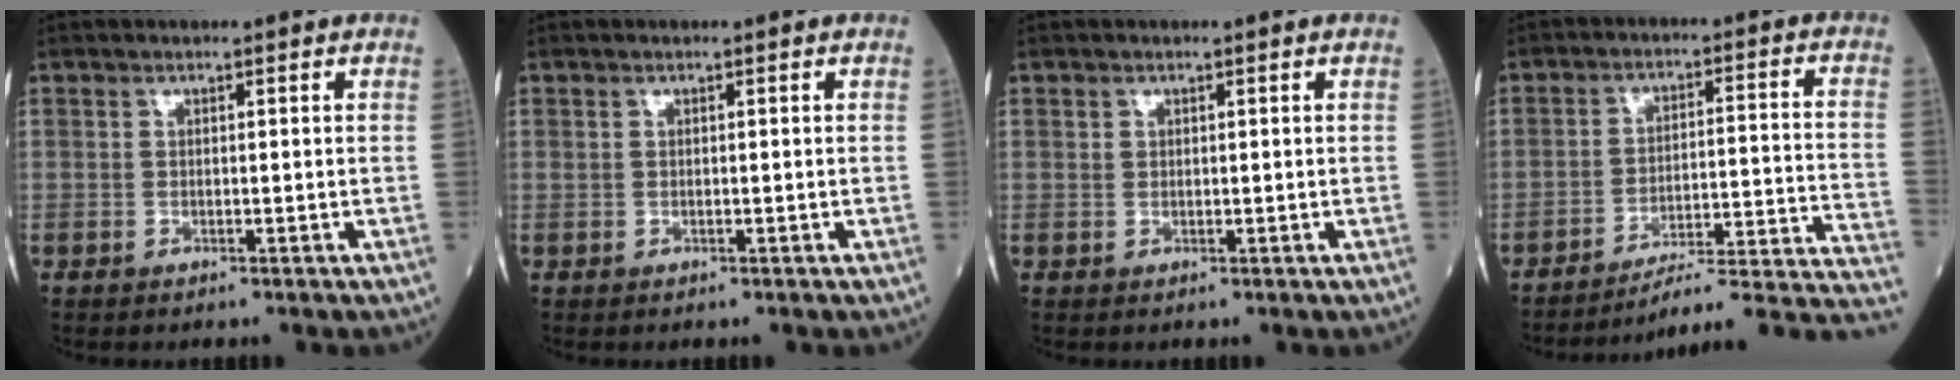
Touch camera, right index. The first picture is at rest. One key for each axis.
{"total": 0.0}
{"total": 0.5, "fx": 0.3, "fy": 0.4, "fz": 0.1, "tx": 0.005, "ty": 0.001, "tz": 0.002}
{"total": 17.8, "fx": -16.1, "fy": -1.2, "fz": 7.7, "tx": -0.045, "ty": 0.017, "tz": -0.215}